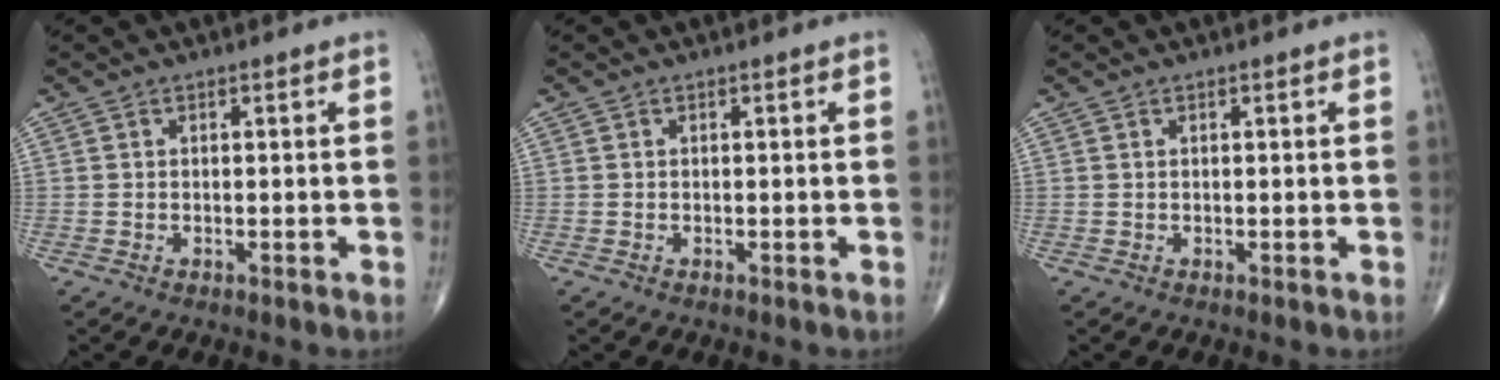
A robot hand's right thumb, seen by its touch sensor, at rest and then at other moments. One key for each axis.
{"total": 0.0}
{"total": 0.0}